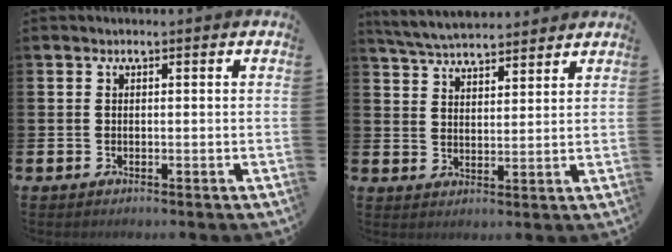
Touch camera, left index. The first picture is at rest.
{"total": 5.3, "force": [5.2, 0.6, 0.7], "torque": [-0.039, -0.023, 0.096]}